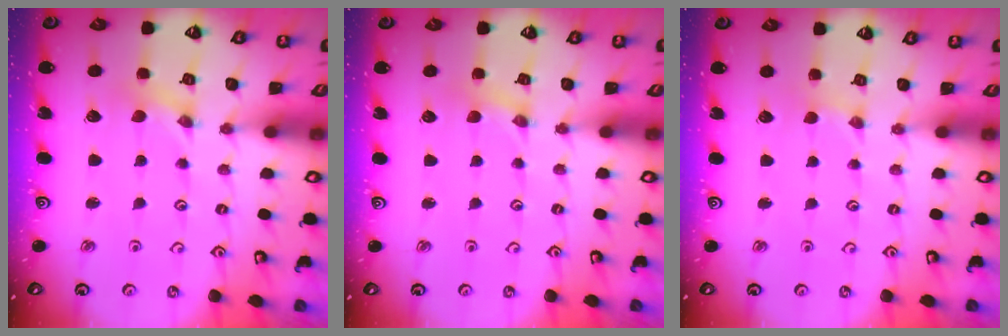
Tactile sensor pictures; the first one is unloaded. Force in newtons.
{"total": 0.8, "press": 0.8, "slide": 0.2}
{"total": 0.0}